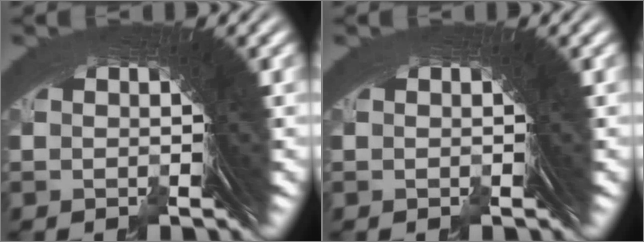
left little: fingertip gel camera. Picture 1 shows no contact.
{"total": 0.0}